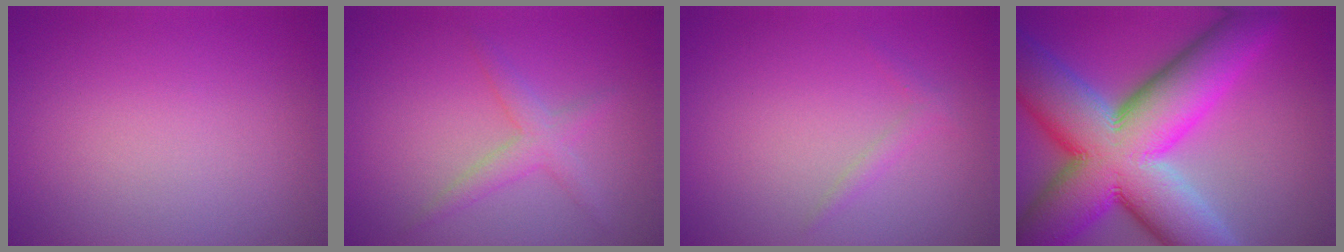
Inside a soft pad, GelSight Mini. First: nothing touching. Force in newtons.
{"total": 2.1, "press": 2.1, "slide": 0.1}
{"total": 0.9, "press": 0.9, "slide": 0.0}
{"total": 17.1, "press": 17.1, "slide": 0.7}